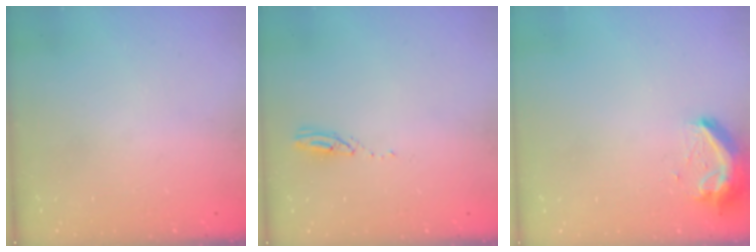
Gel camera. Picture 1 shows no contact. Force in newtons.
{"total": 3.1, "press": 3.1, "slide": 0.1}
{"total": 9.5, "press": 9.5, "slide": 0.6}